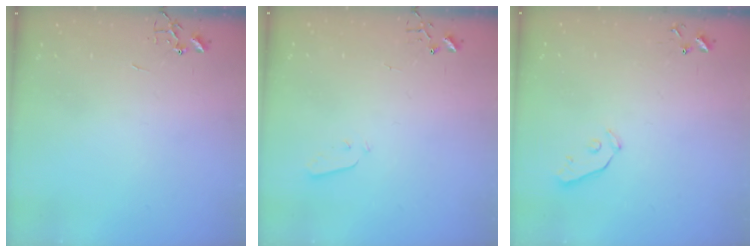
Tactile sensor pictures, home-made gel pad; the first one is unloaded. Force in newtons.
{"total": 2.5, "press": 2.5, "slide": 0.4}
{"total": 3.8, "press": 3.8, "slide": 0.4}